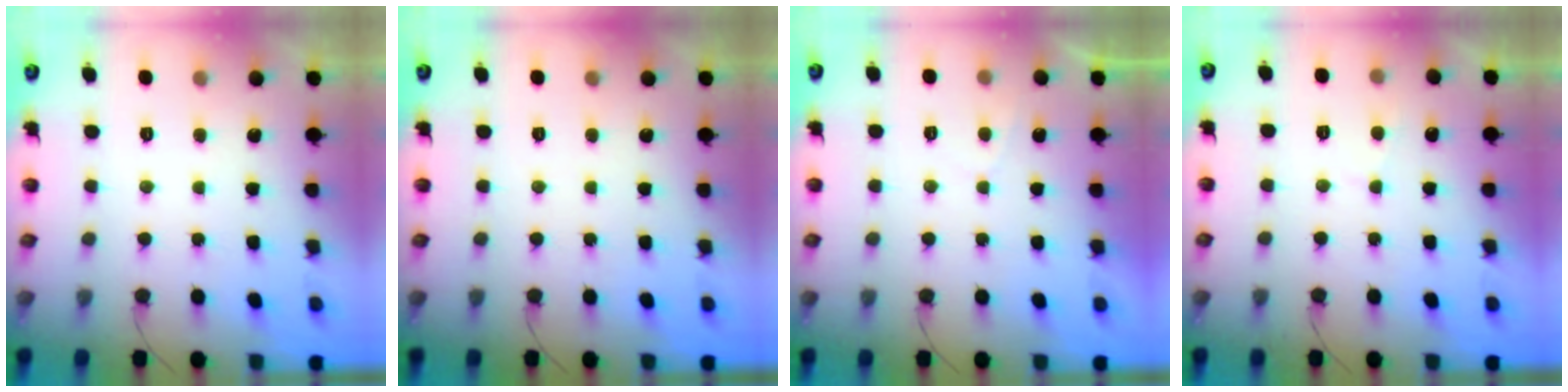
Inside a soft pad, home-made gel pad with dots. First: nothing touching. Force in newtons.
{"total": 0.0}
{"total": 0.8, "press": 0.5, "slide": 0.6}
{"total": 2.7, "press": 2.6, "slide": 0.5}